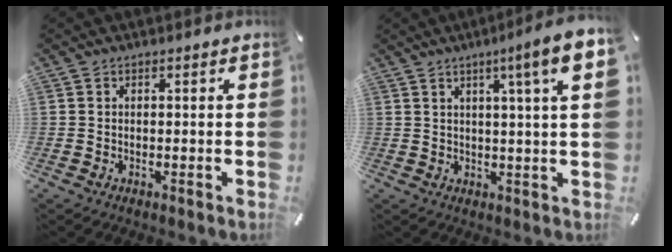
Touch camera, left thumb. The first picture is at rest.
{"total": 8.8, "force": [3.8, 0.2, 8.0], "torque": [-0.123, -0.012, 0.055]}